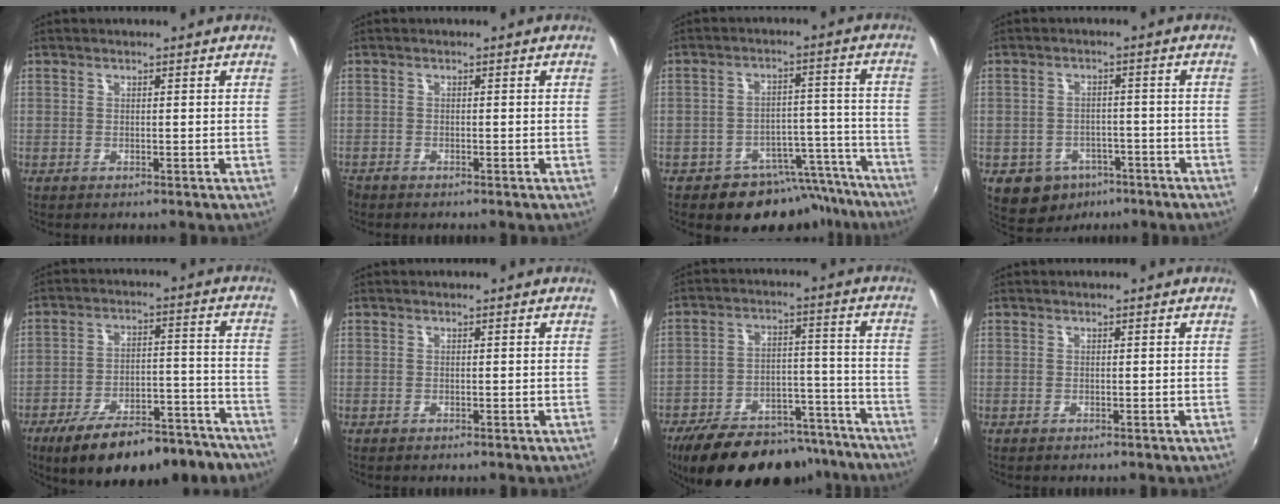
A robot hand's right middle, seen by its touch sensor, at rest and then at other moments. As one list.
[{"total": 1.2, "force": [-1.1, 0.5, 0.0], "torque": [-0.006, -0.004, -0.024]}, {"total": 12.5, "force": [-10.2, 6.7, 2.5], "torque": [-0.029, 0.045, -0.122]}, {"total": 9.2, "force": [-5.1, 7.0, 3.0], "torque": [-0.080, 0.008, -0.057]}, {"total": 20.8, "force": [-16.3, 6.9, 10.9], "torque": [-0.180, -0.007, -0.219]}, {"total": 0.0}, {"total": 24.1, "force": [-19.8, 9.9, 9.7], "torque": [-0.184, 0.025, -0.262]}, {"total": 0.0}]